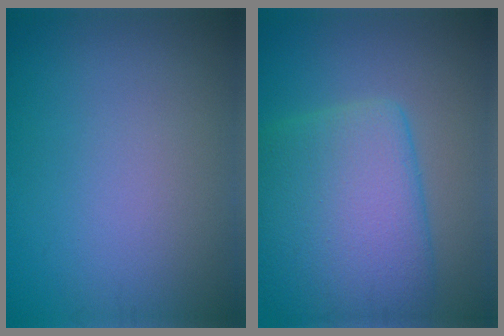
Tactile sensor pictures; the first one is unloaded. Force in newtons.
{"total": 9.6, "press": 9.6, "slide": 0.3}